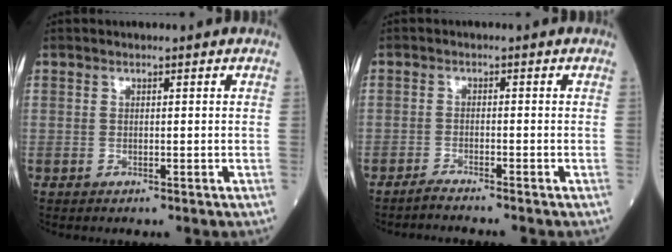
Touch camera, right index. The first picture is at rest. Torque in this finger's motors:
{"motor_torque": [-0.21, -0.32, 0.04, -0.02]}